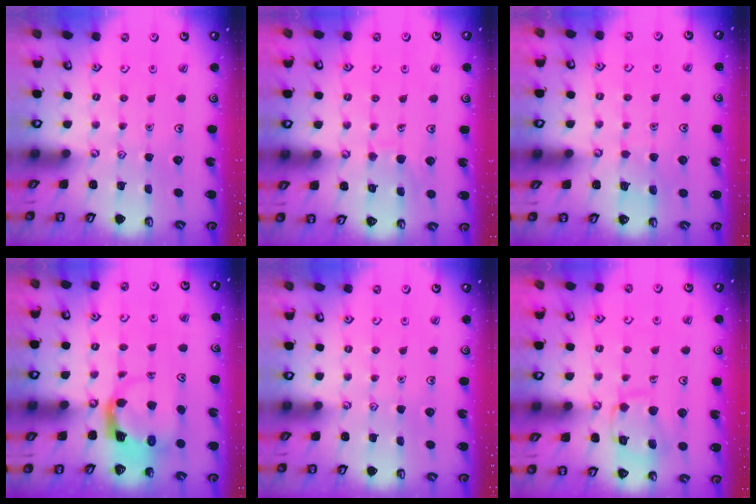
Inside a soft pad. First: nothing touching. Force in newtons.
{"total": 6.7, "press": 6.7, "slide": 0.4}
{"total": 2.6, "press": 2.6, "slide": 0.2}
{"total": 4.0, "press": 4.0, "slide": 0.4}
{"total": 0.0}
{"total": 11.8, "press": 11.7, "slide": 0.9}